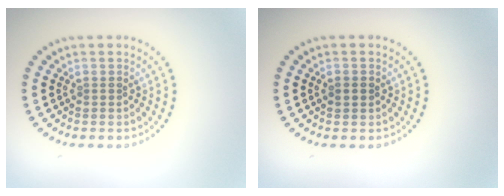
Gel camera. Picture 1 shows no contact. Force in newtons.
{"total": 1.2, "press": 1.2, "slide": 0.2}